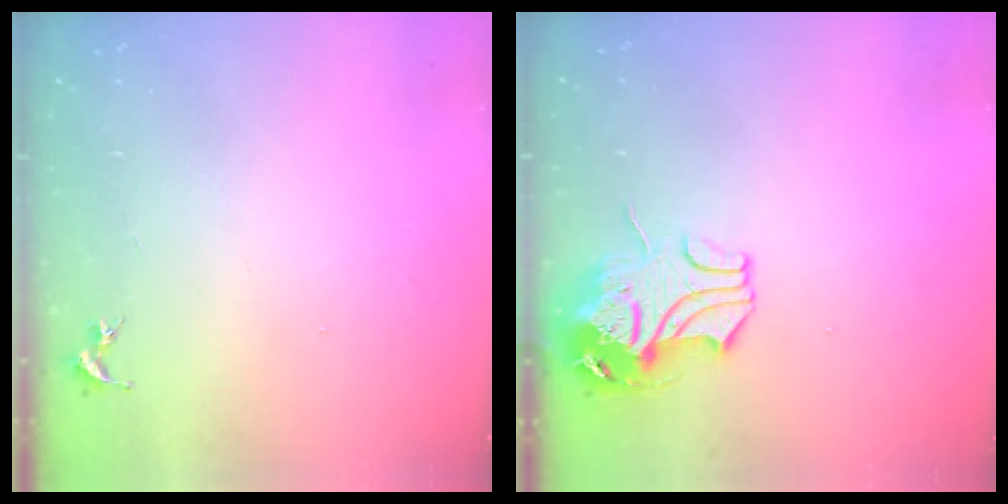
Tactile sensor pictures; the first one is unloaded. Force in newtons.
{"total": 11.7, "press": 11.5, "slide": 1.8}